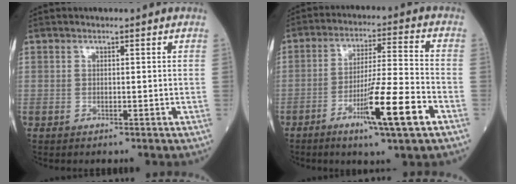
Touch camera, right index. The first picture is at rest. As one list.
[{"total": 12.1, "force": [-5.6, -0.3, 10.7], "torque": [-0.186, -0.015, -0.095]}]